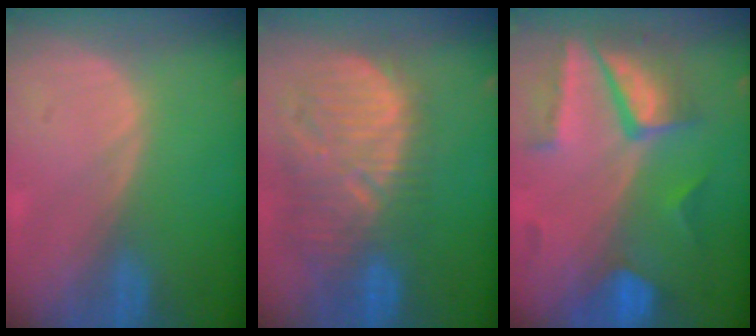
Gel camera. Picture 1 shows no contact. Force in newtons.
{"total": 12.8, "press": 11.3, "slide": 6.0}
{"total": 9.6, "press": 8.3, "slide": 4.9}